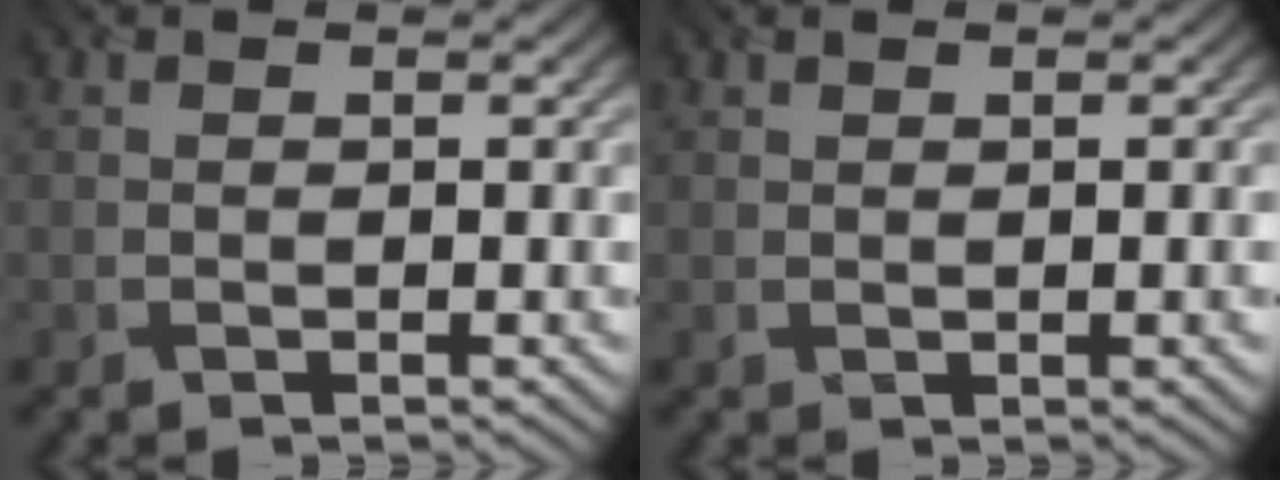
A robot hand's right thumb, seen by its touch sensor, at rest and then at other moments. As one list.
[{"total": 0.9, "force": [0.2, 0.5, 0.8], "torque": [-0.009, -0.002, 0.006]}]